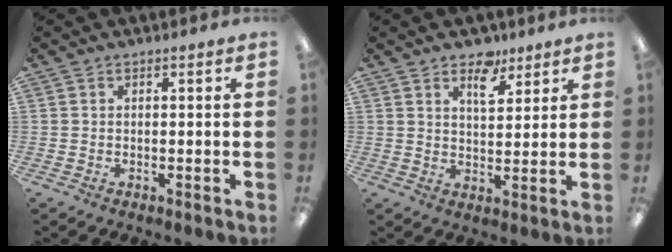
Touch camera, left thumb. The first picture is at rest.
{"total": 7.4, "force": [5.0, 3.8, 4.0], "torque": [-0.044, -0.027, 0.084]}